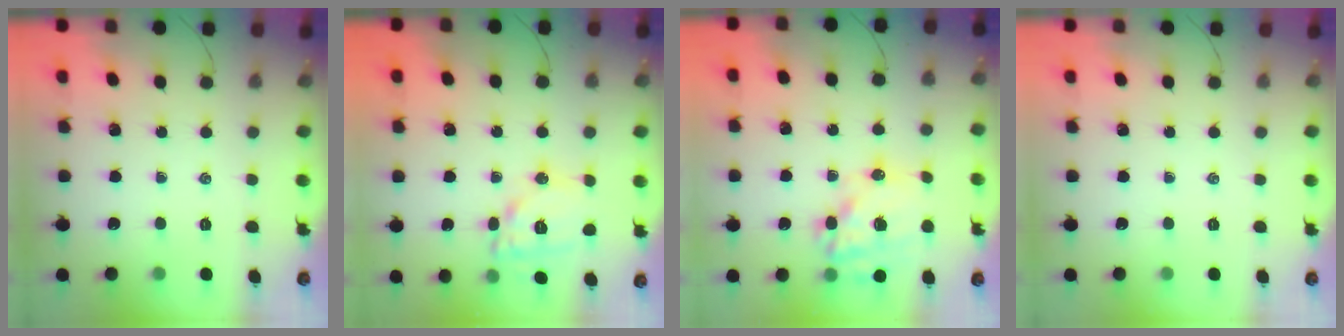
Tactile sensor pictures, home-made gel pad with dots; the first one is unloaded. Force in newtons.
{"total": 11.8, "press": 11.8, "slide": 0.4}
{"total": 18.2, "press": 17.8, "slide": 3.8}
{"total": 0.0}